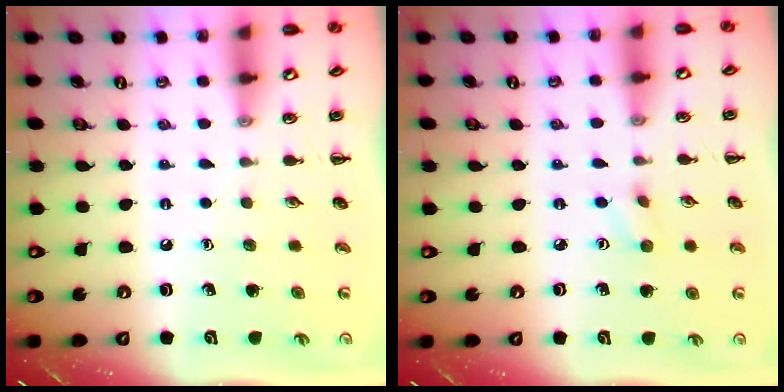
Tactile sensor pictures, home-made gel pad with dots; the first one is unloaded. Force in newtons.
{"total": 2.8, "press": 2.7, "slide": 0.9}